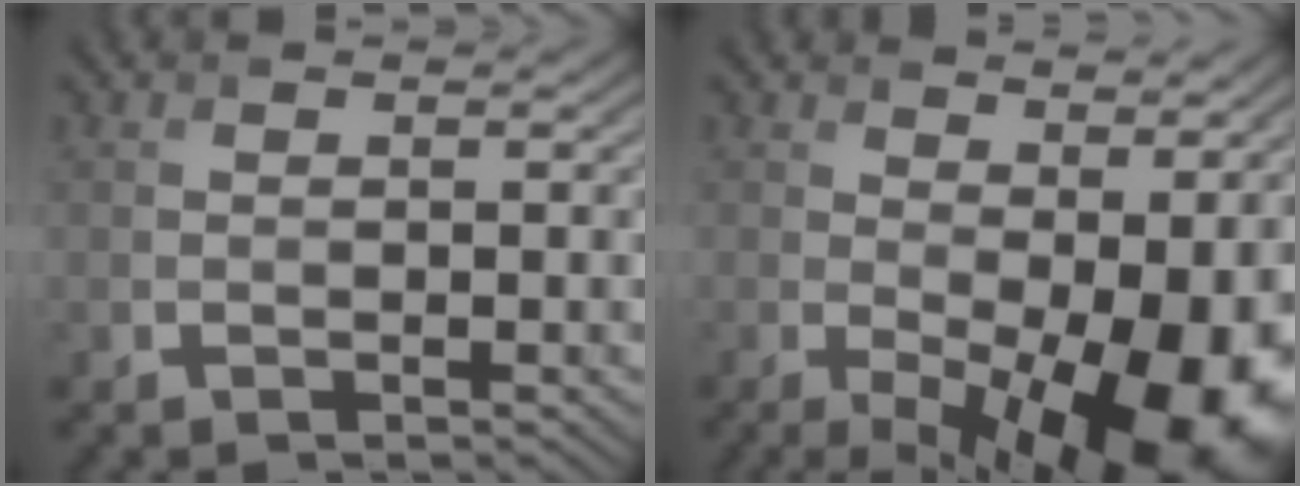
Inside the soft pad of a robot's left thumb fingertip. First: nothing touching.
{"total": 14.8, "force": [-2.2, 7.0, 12.9], "torque": [-0.174, -0.037, 0.001]}